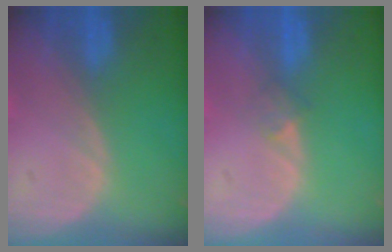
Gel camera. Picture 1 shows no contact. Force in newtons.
{"total": 1.5, "press": 1.2, "slide": 1.0}